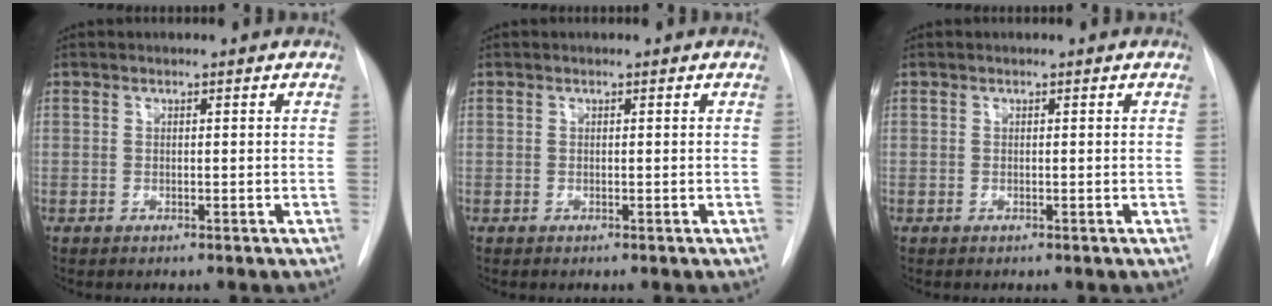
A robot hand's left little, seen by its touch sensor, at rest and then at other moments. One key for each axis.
{"total": 0.0}
{"total": 0.0}